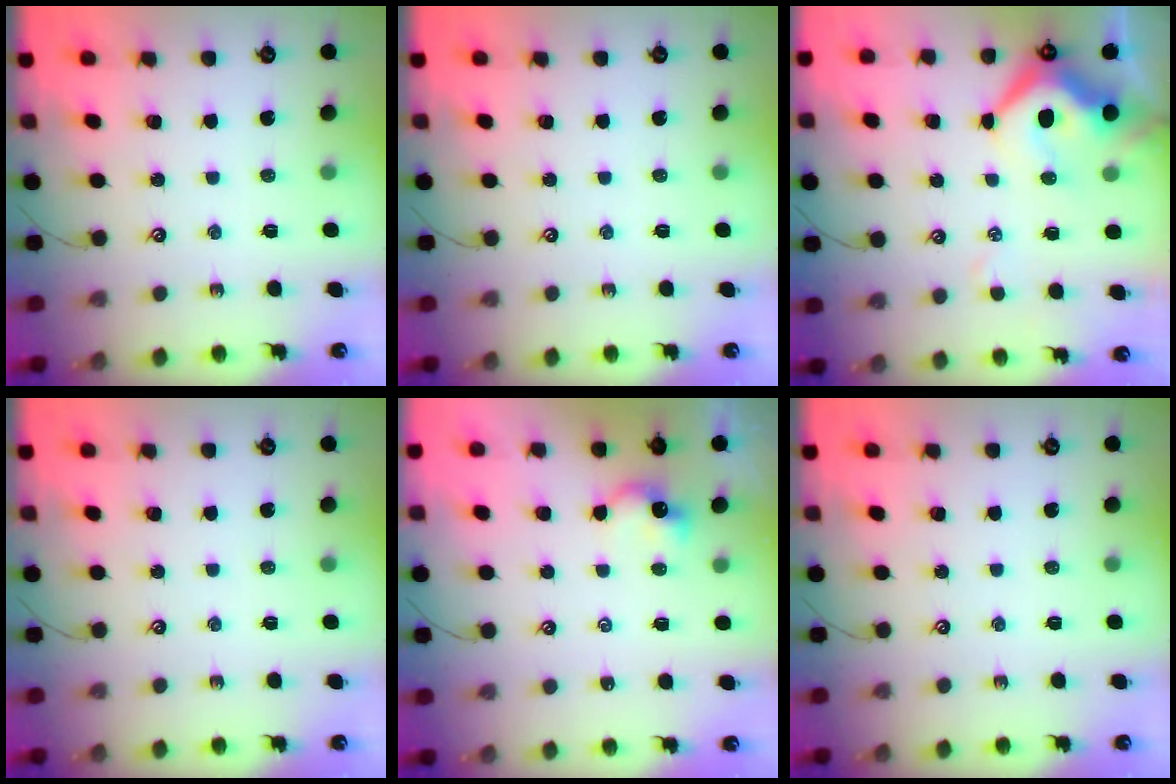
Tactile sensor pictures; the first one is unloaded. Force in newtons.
{"total": 0.0}
{"total": 8.9, "press": 8.7, "slide": 1.7}
{"total": 0.0}
{"total": 1.1, "press": 1.1, "slide": 0.3}
{"total": 0.0}